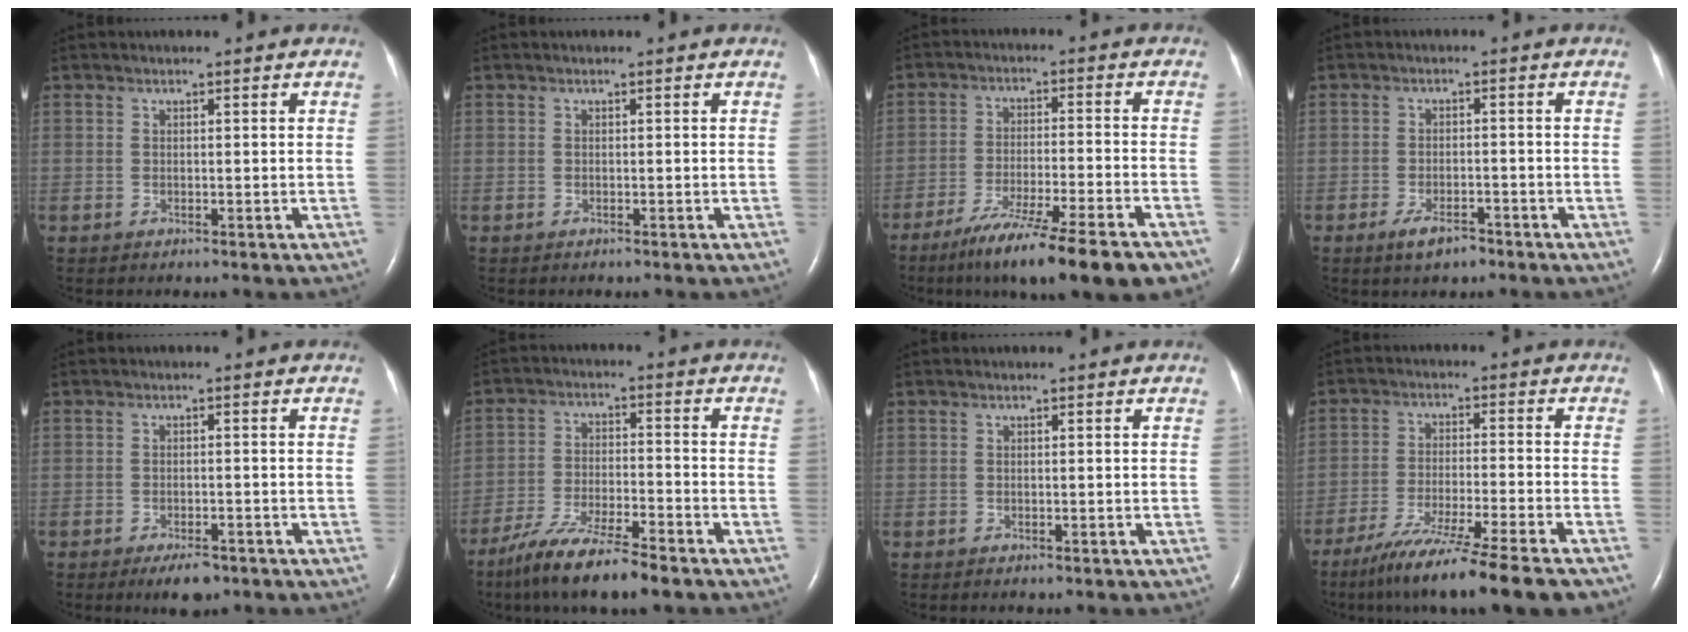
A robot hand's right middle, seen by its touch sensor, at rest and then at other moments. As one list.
[{"total": 0.0}, {"total": 16.3, "force": [-12.2, 0.5, 10.8], "torque": [-0.143, -0.041, -0.193]}, {"total": 3.8, "force": [-2.7, 1.4, 2.4], "torque": [-0.051, -0.002, -0.042]}, {"total": 3.8, "force": [-2.6, 1.3, 2.4], "torque": [-0.043, -0.003, -0.036]}, {"total": 13.1, "force": [-10.1, -1.5, 8.1], "torque": [-0.140, -0.050, -0.165]}, {"total": 0.6, "force": [-0.5, 0.2, 0.3], "torque": [-0.007, -0.002, -0.004]}, {"total": 15.8, "force": [-12.6, -0.7, 9.4], "torque": [-0.145, -0.052, -0.201]}]